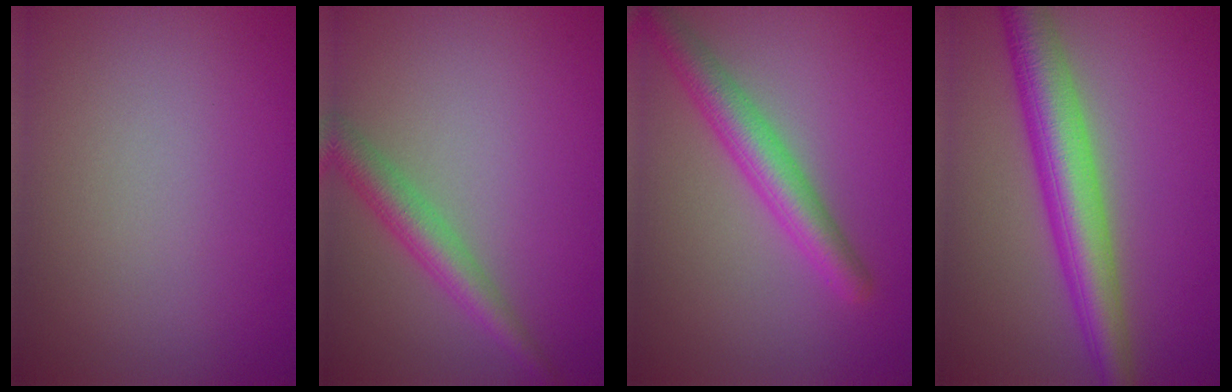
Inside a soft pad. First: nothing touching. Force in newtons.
{"total": 3.4, "press": 3.4, "slide": 0.1}
{"total": 4.4, "press": 4.4, "slide": 0.1}
{"total": 6.9, "press": 6.9, "slide": 0.4}